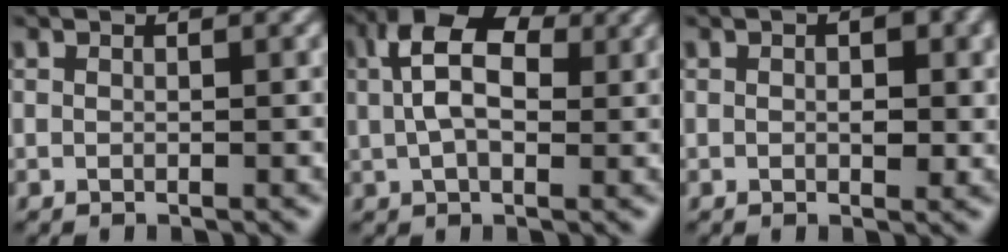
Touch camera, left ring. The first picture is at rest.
{"total": 7.4, "force": [1.5, 4.3, 5.8], "torque": [-0.122, 0.030, 0.015]}
{"total": 2.1, "force": [0.0, 1.1, 1.8], "torque": [-0.022, 0.005, 0.006]}